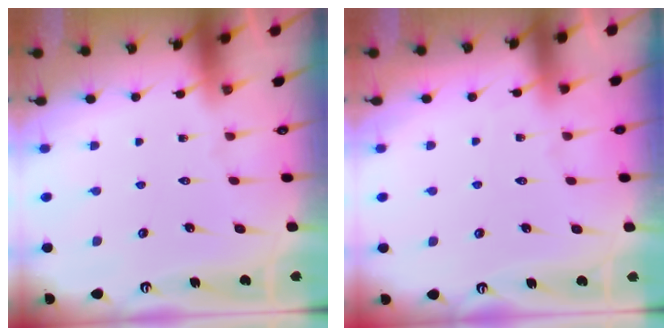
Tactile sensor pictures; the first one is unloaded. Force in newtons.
{"total": 2.3, "press": 2.3, "slide": 0.3}